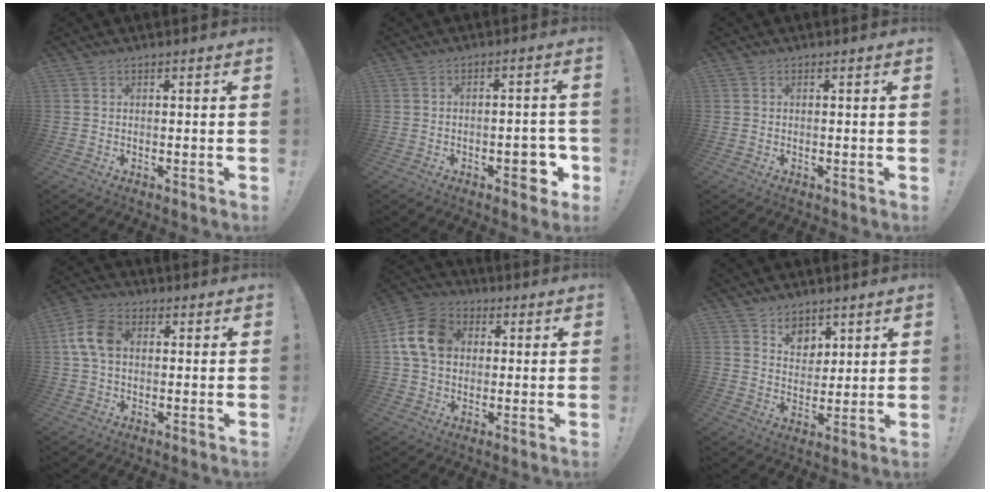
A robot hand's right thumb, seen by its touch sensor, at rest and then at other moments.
{"total": 7.0, "force": [-3.0, 3.7, 5.2], "torque": [-0.048, 0.012, -0.046]}
{"total": 0.0}
{"total": 9.8, "force": [1.3, 6.8, 6.9], "torque": [-0.129, 0.010, 0.027]}
{"total": 14.2, "force": [2.8, 11.2, 8.3], "torque": [-0.140, 0.010, 0.060]}
{"total": 7.1, "force": [4.9, 5.0, 1.2], "torque": [-0.008, -0.043, 0.093]}